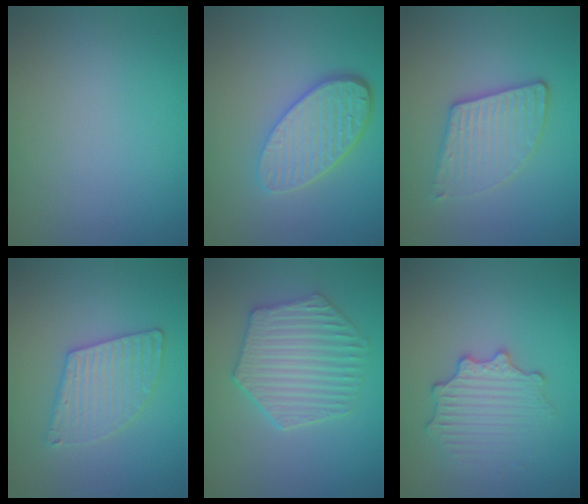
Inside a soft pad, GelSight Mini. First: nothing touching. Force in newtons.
{"total": 5.3, "press": 3.8, "slide": 3.6}
{"total": 3.6, "press": 3.1, "slide": 1.8}
{"total": 3.0, "press": 3.0, "slide": 0.2}
{"total": 5.4, "press": 4.6, "slide": 2.8}
{"total": 2.9, "press": 2.8, "slide": 0.9}